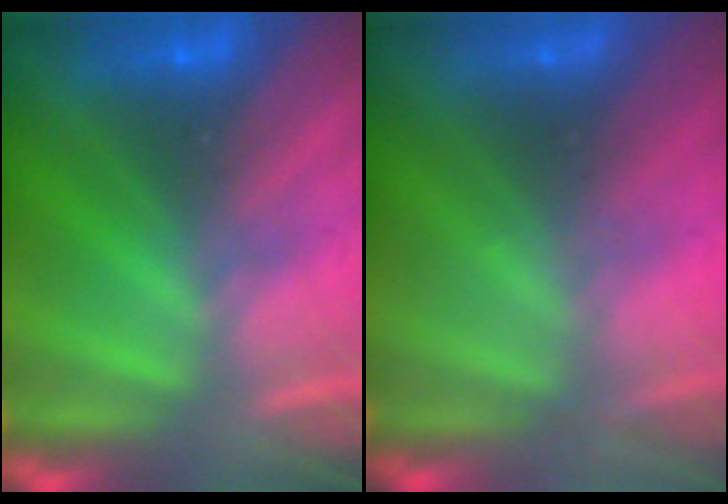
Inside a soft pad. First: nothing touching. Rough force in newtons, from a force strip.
{"total": 2.3}